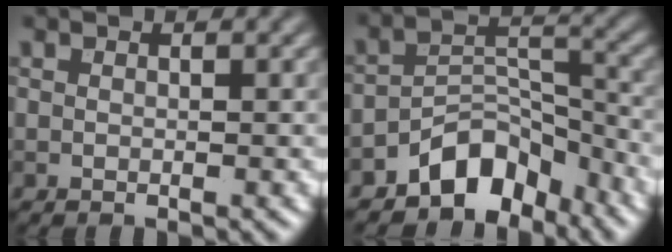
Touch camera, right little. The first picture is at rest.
{"total": 5.7, "force": [-4.4, 3.0, 2.2], "torque": [-0.014, 0.006, -0.082]}